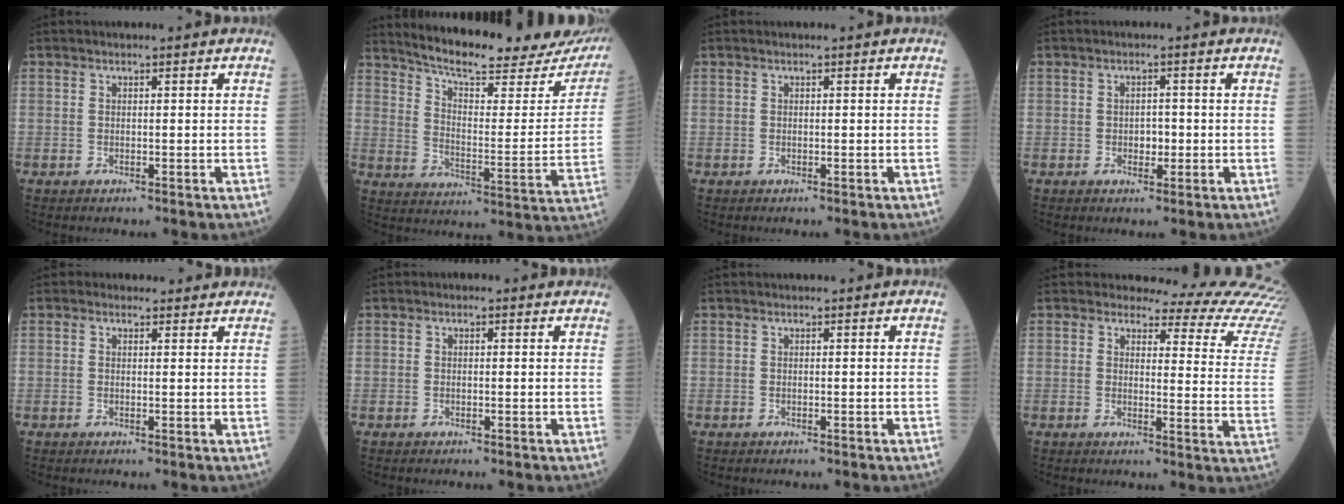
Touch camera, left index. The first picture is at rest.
{"total": 25.0, "force": [22.6, 3.4, 10.0], "torque": [-0.150, -0.068, 0.291]}
{"total": 0.0}
{"total": 2.0, "force": [-0.4, 1.3, 1.4], "torque": [-0.019, 0.004, -0.005]}
{"total": 2.4, "force": [1.9, 1.4, 0.5], "torque": [-0.005, 0.012, 0.017]}
{"total": 0.5, "force": [0.1, 0.4, 0.3], "torque": [-0.005, 0.003, -0.005]}
{"total": 0.0}
{"total": 16.7, "force": [16.3, 2.6, 2.9], "torque": [-0.009, -0.122, 0.142]}